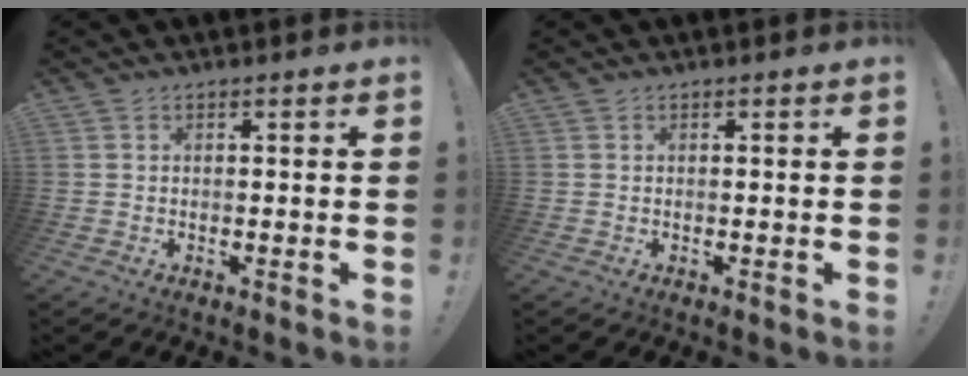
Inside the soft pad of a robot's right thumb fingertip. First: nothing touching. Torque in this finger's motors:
{"motor_torque": [0.00, 0.00, 0.00, 0.00, 0.00]}